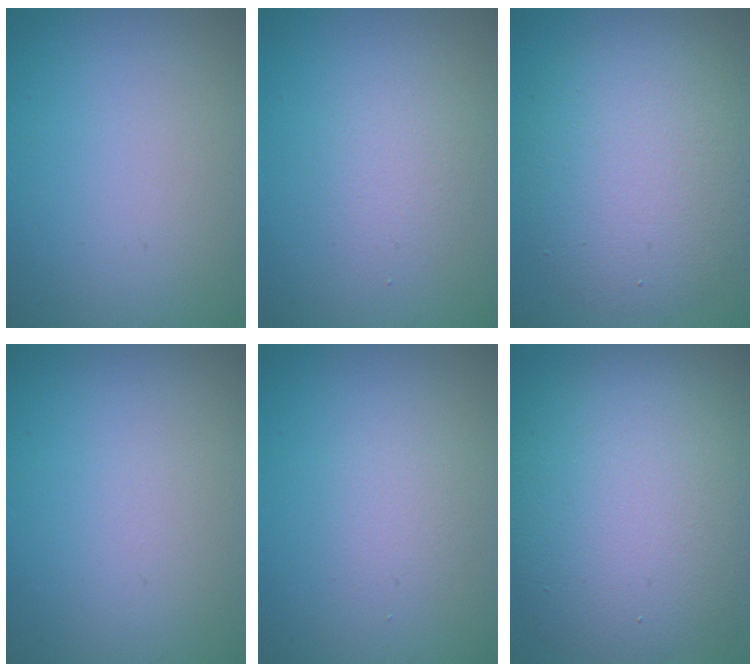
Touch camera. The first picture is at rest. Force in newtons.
{"total": 1.8, "press": 1.8, "slide": 0.1}
{"total": 7.7, "press": 7.7, "slide": 0.7}
{"total": 0.0}
{"total": 1.4, "press": 1.4, "slide": 0.0}
{"total": 11.4, "press": 11.4, "slide": 0.8}